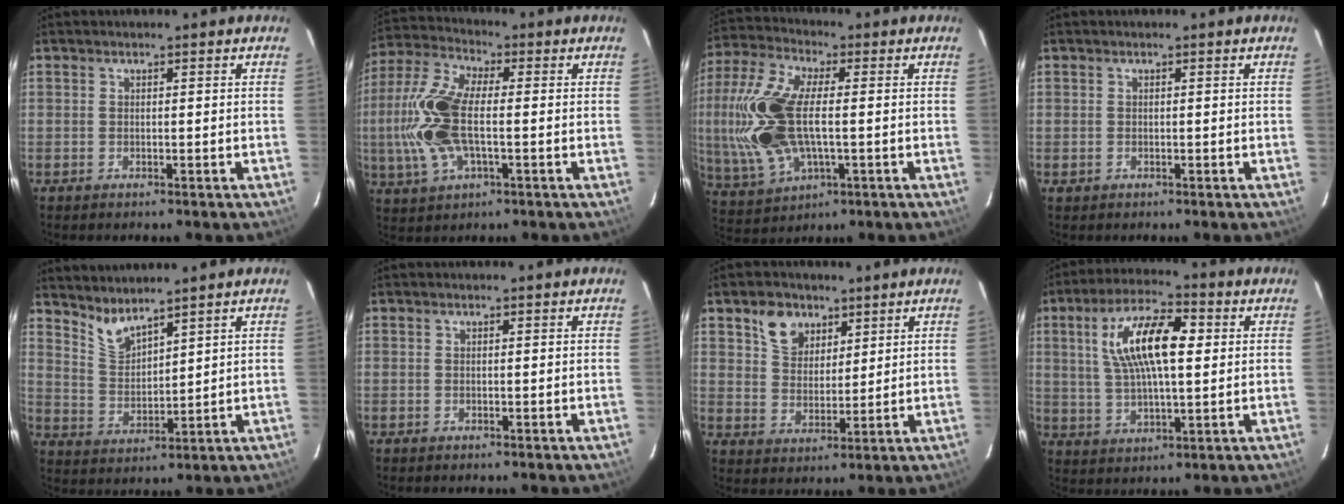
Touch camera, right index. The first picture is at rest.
{"total": 14.8, "force": [-1.4, 6.7, 13.1], "torque": [-0.299, 0.010, -0.033]}
{"total": 20.2, "force": [-0.7, 10.1, 17.5], "torque": [-0.402, 0.004, -0.006]}
{"total": 0.5, "force": [0.0, 0.5, 0.0], "torque": [0.002, 0.001, 0.001]}
{"total": 5.7, "force": [5.1, 1.0, 2.3], "torque": [-0.045, -0.008, 0.107]}
{"total": 0.0}
{"total": 7.3, "force": [4.3, 5.2, 2.8], "torque": [-0.049, 0.016, 0.083]}
{"total": 13.7, "force": [3.2, 4.9, 12.4], "torque": [-0.232, 0.019, 0.058]}